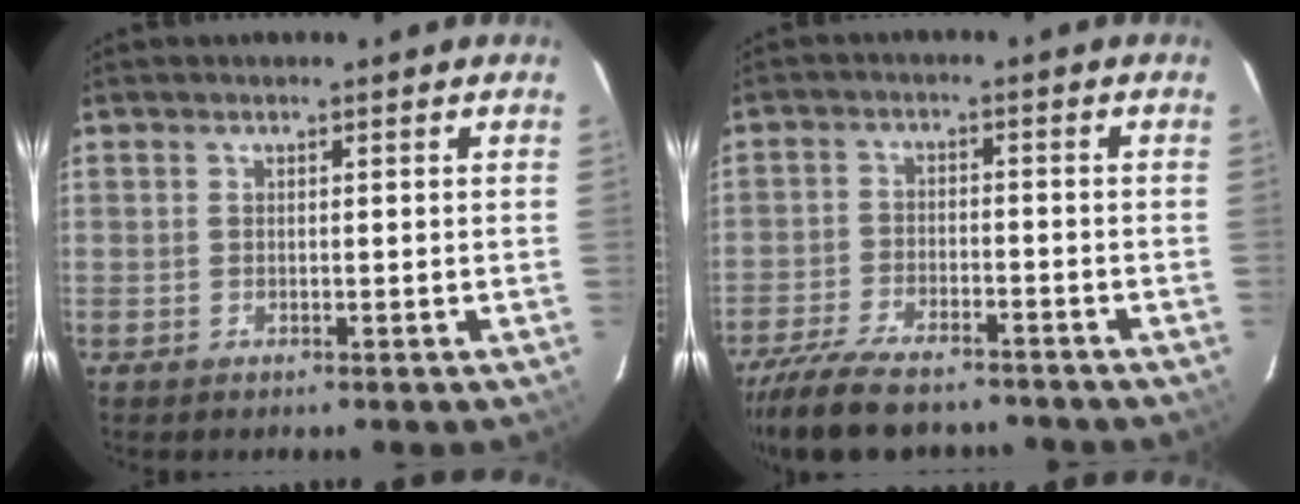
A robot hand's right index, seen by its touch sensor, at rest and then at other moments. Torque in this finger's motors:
{"motor_torque": [1.18, -0.96, 0.54, 0.12]}